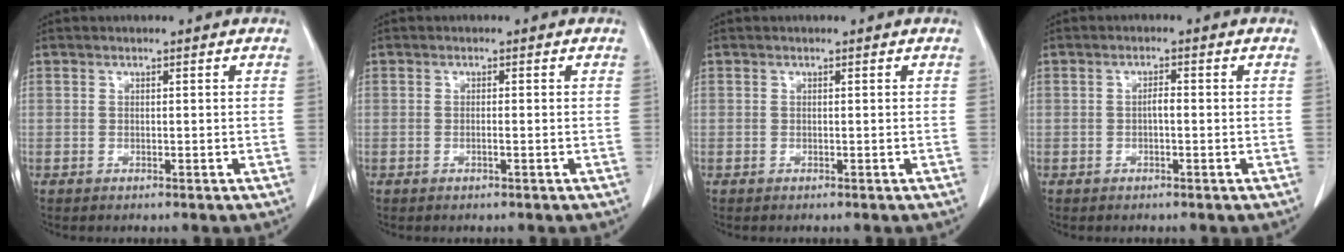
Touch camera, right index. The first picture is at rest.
{"total": 0.6, "force": [-0.3, 0.0, 0.6], "torque": [-0.012, 0.001, -0.004]}
{"total": 0.0}
{"total": 1.4, "force": [-0.2, 0.4, 1.4], "torque": [-0.023, 0.005, -0.006]}